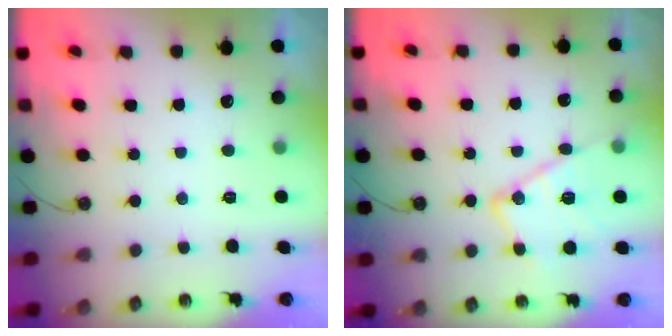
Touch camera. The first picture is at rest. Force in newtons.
{"total": 16.2, "press": 16.2, "slide": 1.1}